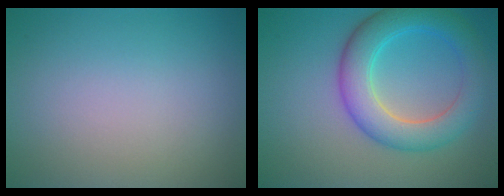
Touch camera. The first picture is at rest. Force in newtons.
{"total": 6.3, "press": 6.3, "slide": 0.2}